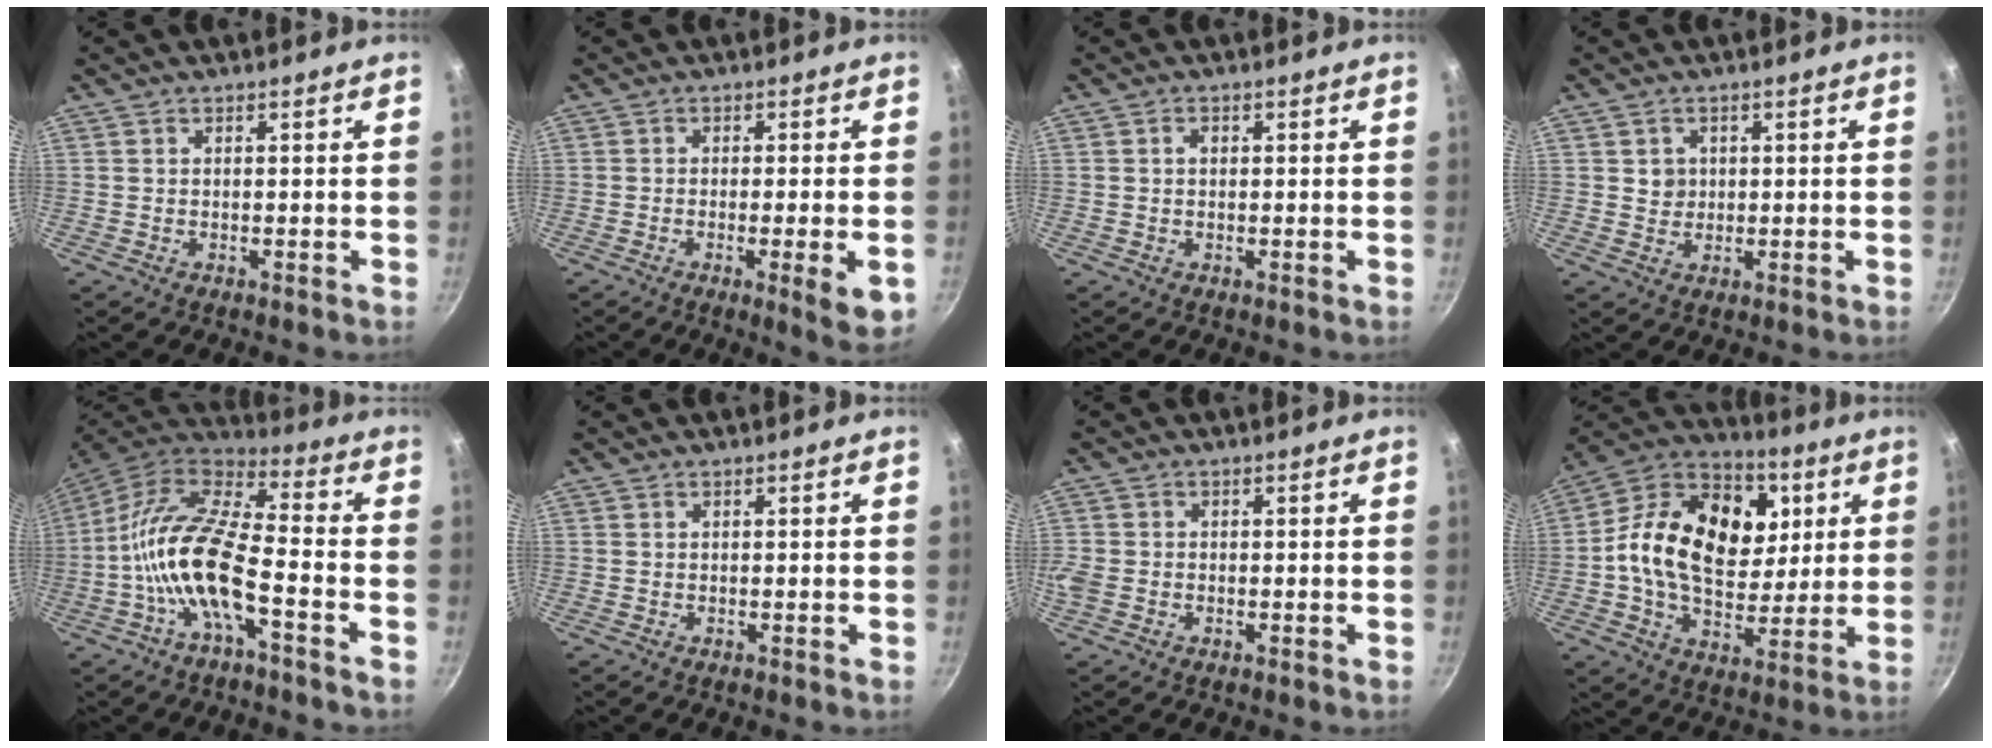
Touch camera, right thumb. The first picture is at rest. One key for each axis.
{"total": 6.7, "fx": -2.0, "fy": 0.9, "fz": 6.3, "tx": -0.089, "ty": -0.001, "tz": -0.027}
{"total": 1.3, "fx": 0.2, "fy": 1.0, "fz": 0.8, "tx": -0.012, "ty": 0.004, "tz": 0.002}
{"total": 2.7, "fx": 0.6, "fy": 2.6, "fz": 0.8, "tx": 0.001, "ty": 0.002, "tz": 0.010}
{"total": 15.9, "fx": -5.0, "fy": 5.7, "fz": 14.0, "tx": -0.269, "ty": 0.045, "tz": -0.112}
{"total": 0.0}
{"total": 3.3, "fx": -1.0, "fy": 2.6, "fz": 1.7, "tx": -0.041, "ty": 0.002, "tz": -0.022}
{"total": 23.3, "fx": 4.3, "fy": 16.2, "fz": 16.1, "tx": -0.252, "ty": 0.005, "tz": 0.058}